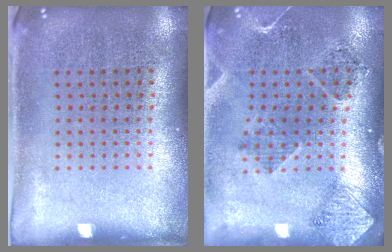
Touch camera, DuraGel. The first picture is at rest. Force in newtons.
{"total": 1.6, "press": 1.5, "slide": 0.6}